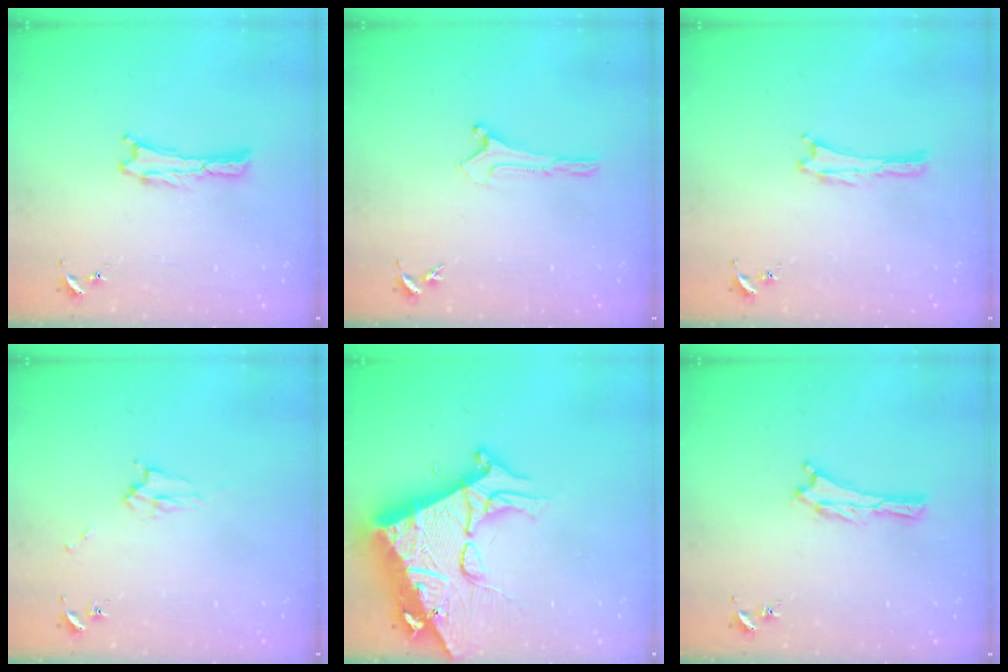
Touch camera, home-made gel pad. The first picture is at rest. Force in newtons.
{"total": 0.0}
{"total": 0.0}
{"total": 2.3, "press": 2.3, "slide": 0.3}
{"total": 15.8, "press": 15.7, "slide": 1.8}
{"total": 0.0}